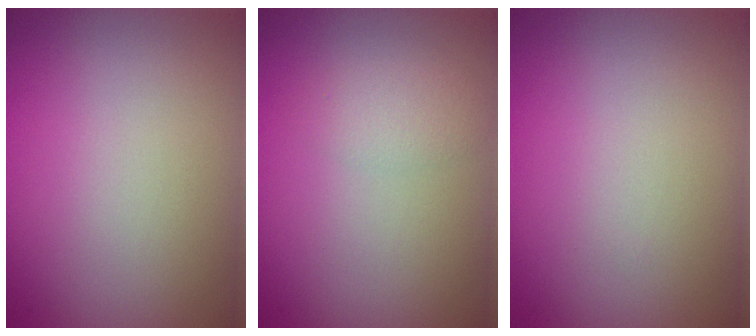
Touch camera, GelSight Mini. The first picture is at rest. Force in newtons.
{"total": 1.5, "press": 1.5, "slide": 0.1}
{"total": 0.0}